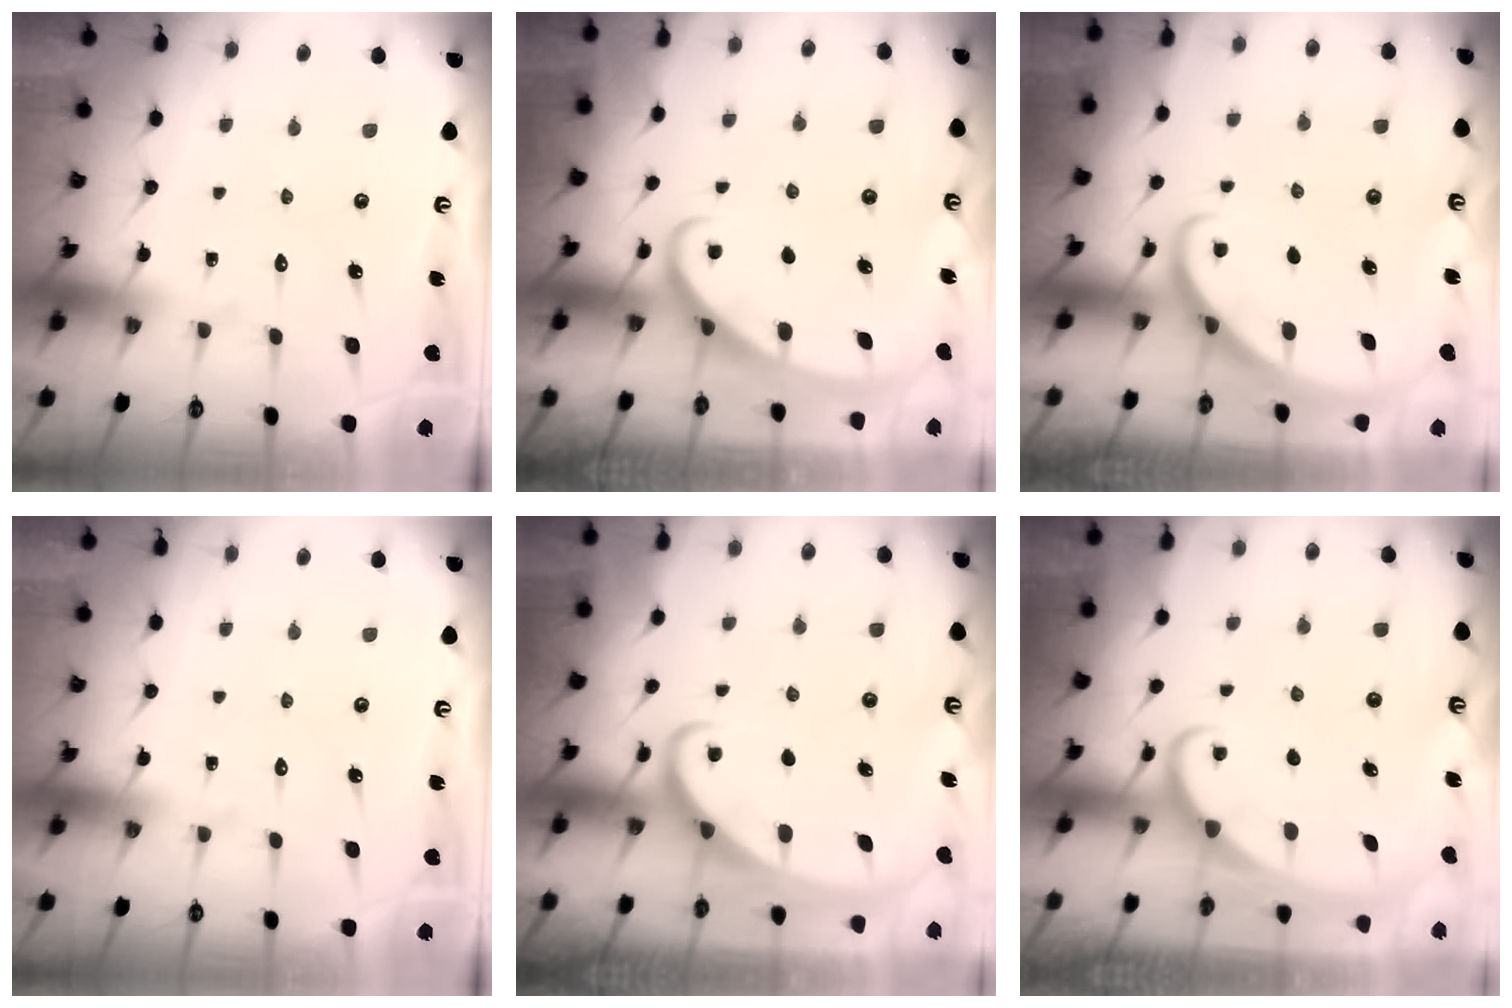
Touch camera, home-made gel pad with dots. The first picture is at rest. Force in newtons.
{"total": 2.6, "press": 2.6, "slide": 0.4}
{"total": 2.9, "press": 2.9, "slide": 0.2}
{"total": 0.0}
{"total": 2.1, "press": 2.1, "slide": 0.3}
{"total": 1.9, "press": 1.9, "slide": 0.2}